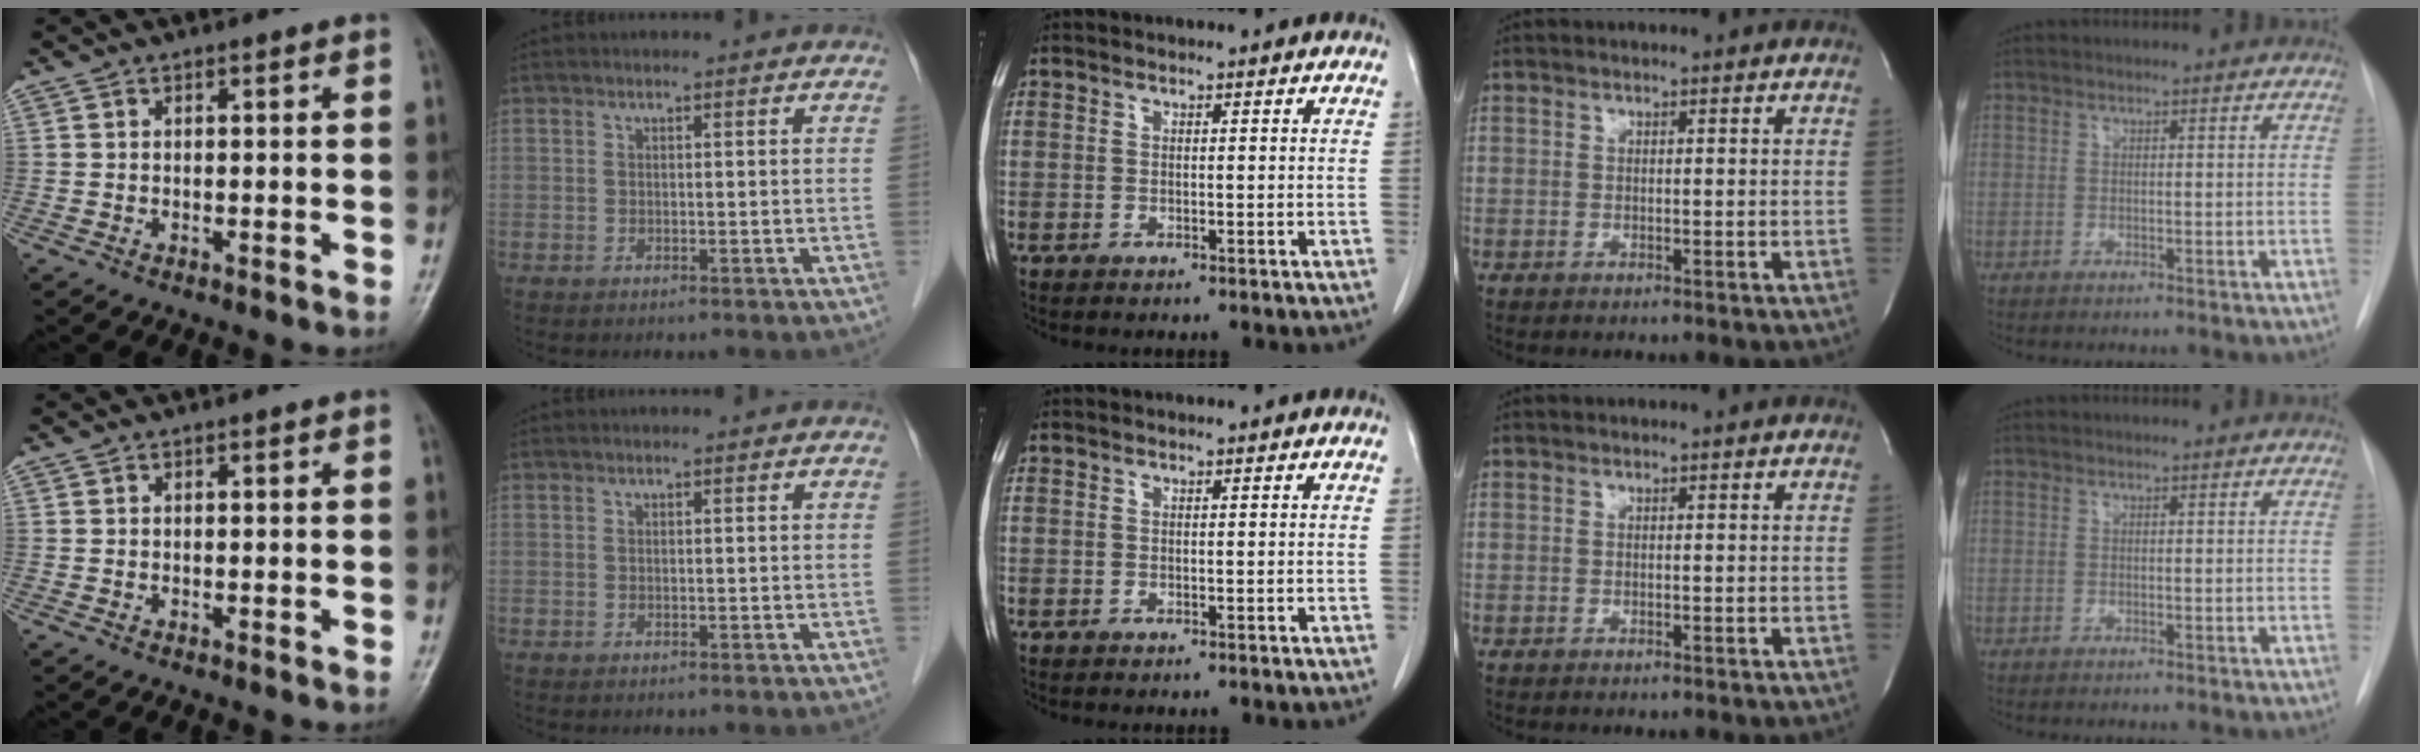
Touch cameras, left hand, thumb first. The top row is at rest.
{}